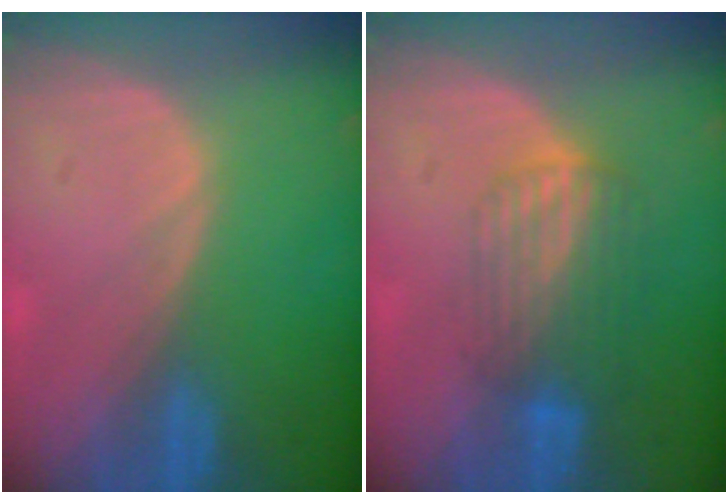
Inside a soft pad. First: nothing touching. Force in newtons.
{"total": 7.1, "press": 6.0, "slide": 3.9}